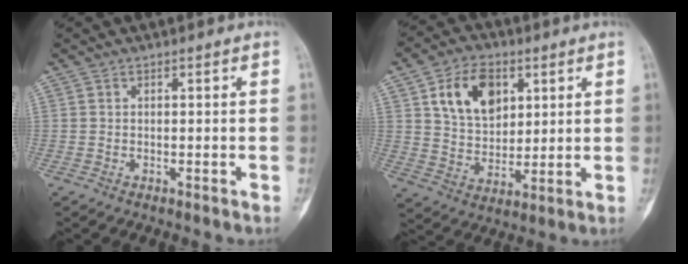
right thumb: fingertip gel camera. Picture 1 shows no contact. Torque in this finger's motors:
{"motor_torque": [0.00, 2.44, 0.47, -0.21, 0.09]}